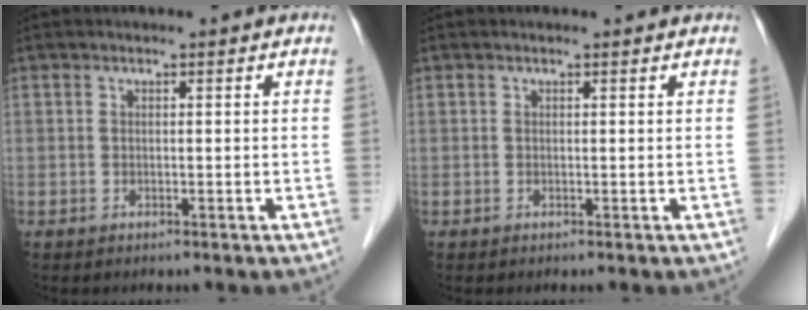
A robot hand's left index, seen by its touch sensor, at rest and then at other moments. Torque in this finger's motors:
{"motor_torque": [0.09, -0.05, -0.10, -0.07]}